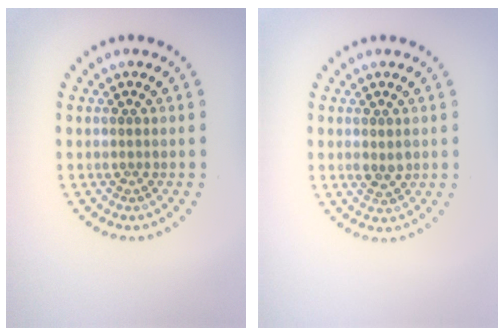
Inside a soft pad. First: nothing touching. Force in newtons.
{"total": 1.4, "press": 1.4, "slide": 0.3}